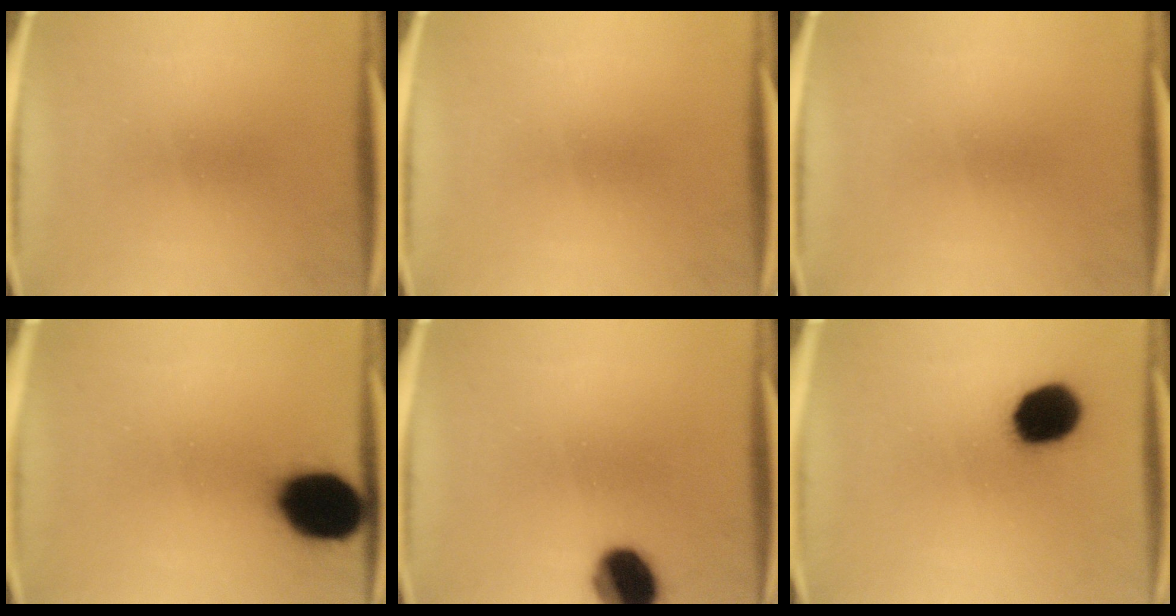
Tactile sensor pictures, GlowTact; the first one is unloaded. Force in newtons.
{"total": 0.0}
{"total": 0.0}
{"total": 17.1}
{"total": 11.3}
{"total": 14.1}